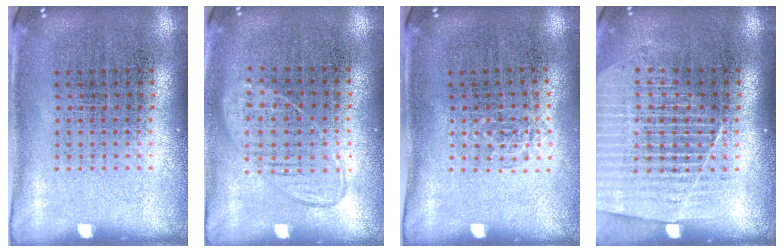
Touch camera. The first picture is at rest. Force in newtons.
{"total": 0.9, "press": 0.8, "slide": 0.4}
{"total": 0.6, "press": 0.5, "slide": 0.3}
{"total": 1.6, "press": 1.5, "slide": 0.4}